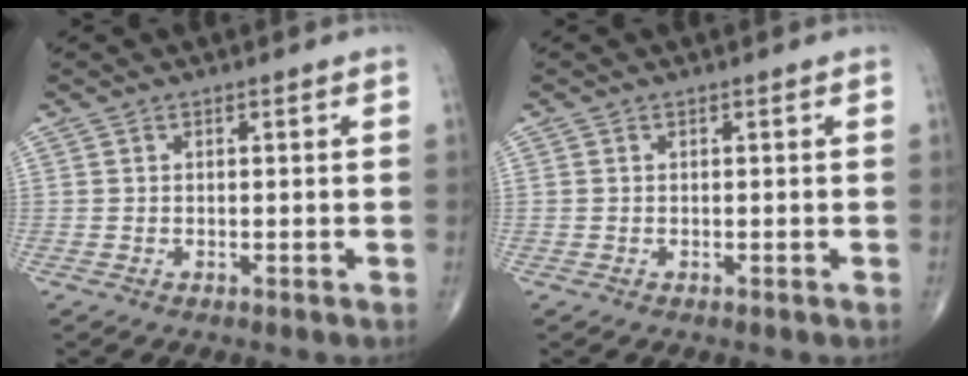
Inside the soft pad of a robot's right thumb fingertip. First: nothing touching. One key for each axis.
{"total": 0.0}